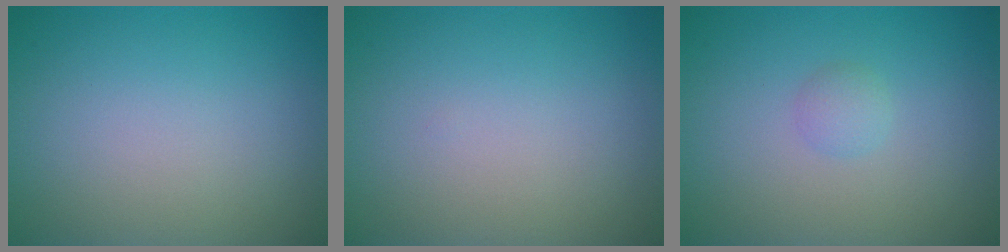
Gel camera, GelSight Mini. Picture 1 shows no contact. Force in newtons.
{"total": 0.0}
{"total": 1.0, "press": 1.0, "slide": 0.1}